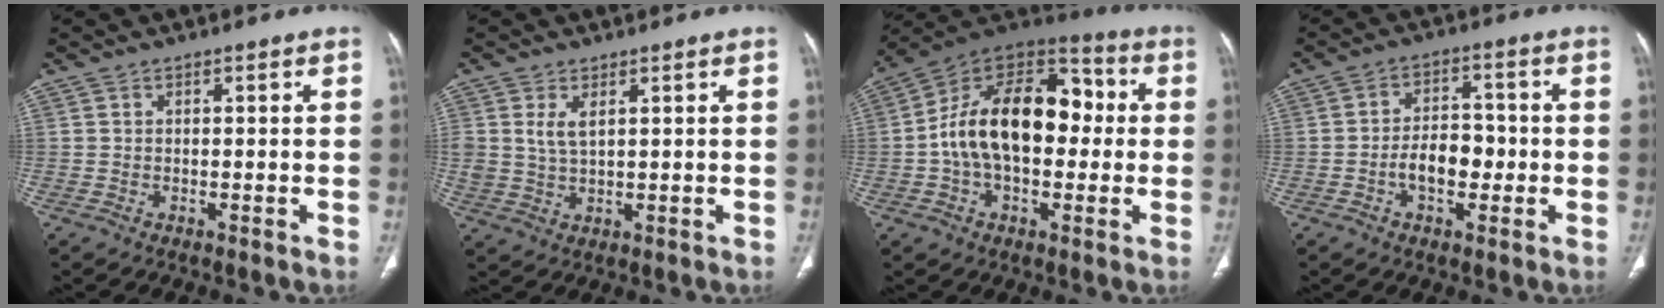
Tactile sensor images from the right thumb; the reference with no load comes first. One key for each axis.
{"total": 3.8, "fx": 1.5, "fy": 1.9, "fz": 2.9, "tx": -0.059, "ty": -0.007, "tz": 0.039}
{"total": 21.3, "fx": 0.4, "fy": 13.2, "fz": 16.8, "tx": -0.258, "ty": 0.043, "tz": 0.001}
{"total": 7.4, "fx": -1.8, "fy": 4.6, "fz": 5.5, "tx": -0.073, "ty": 0.024, "tz": -0.034}